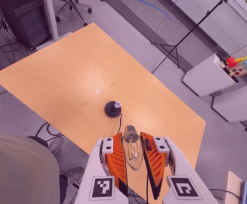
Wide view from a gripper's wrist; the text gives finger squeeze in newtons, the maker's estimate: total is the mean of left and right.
{"total": 20.7, "left": 22.6, "right": 18.8}